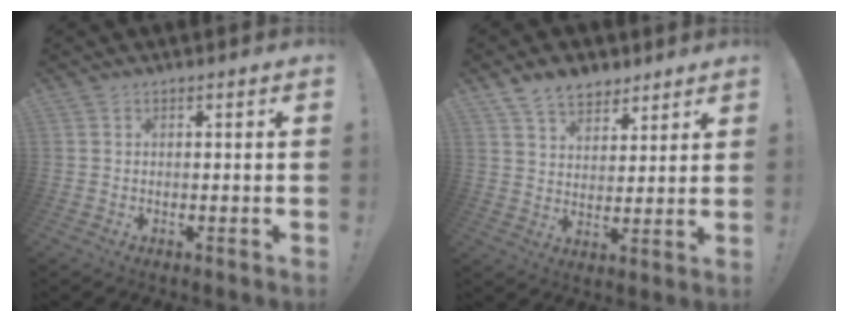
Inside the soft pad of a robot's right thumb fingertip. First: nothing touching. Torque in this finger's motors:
{"motor_torque": [-0.29, 0.49, 0.73, 0.35, 0.00]}